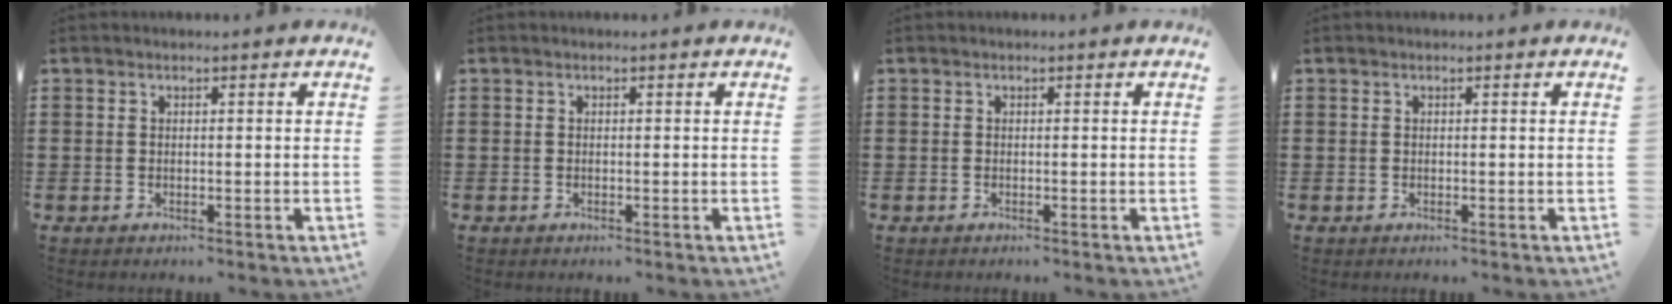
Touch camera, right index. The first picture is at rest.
{"total": 0.0}
{"total": 0.0}
{"total": 0.0}